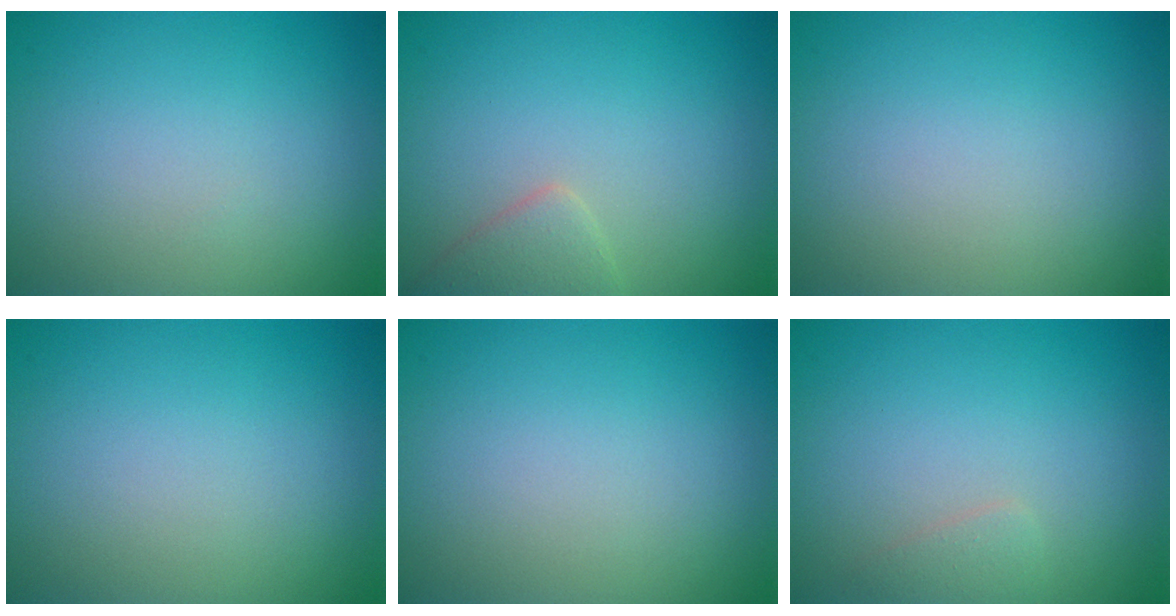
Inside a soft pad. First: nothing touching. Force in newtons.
{"total": 2.2, "press": 2.2, "slide": 0.1}
{"total": 0.0}
{"total": 0.0}
{"total": 0.0}
{"total": 1.0, "press": 1.0, "slide": 0.1}